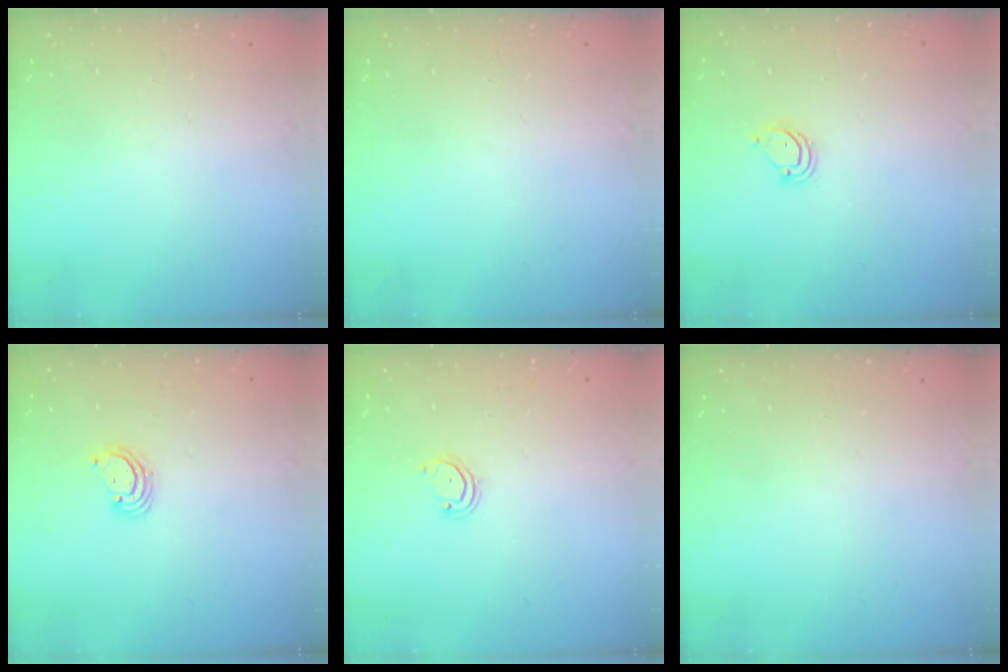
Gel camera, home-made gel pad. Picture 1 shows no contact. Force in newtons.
{"total": 0.0}
{"total": 3.4, "press": 3.4, "slide": 0.4}
{"total": 3.3, "press": 3.3, "slide": 0.3}
{"total": 3.1, "press": 3.1, "slide": 0.2}
{"total": 0.0}